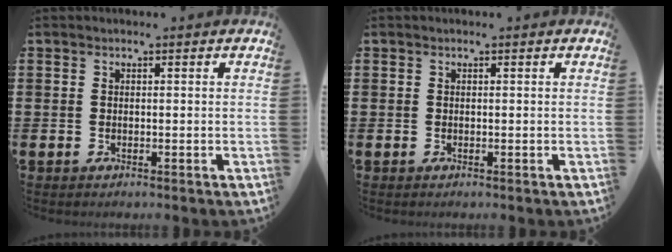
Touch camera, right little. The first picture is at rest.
{"total": 0.0}